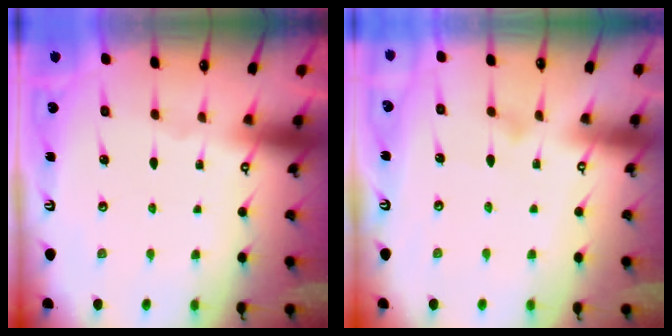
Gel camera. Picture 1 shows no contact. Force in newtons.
{"total": 4.8, "press": 4.8, "slide": 0.4}